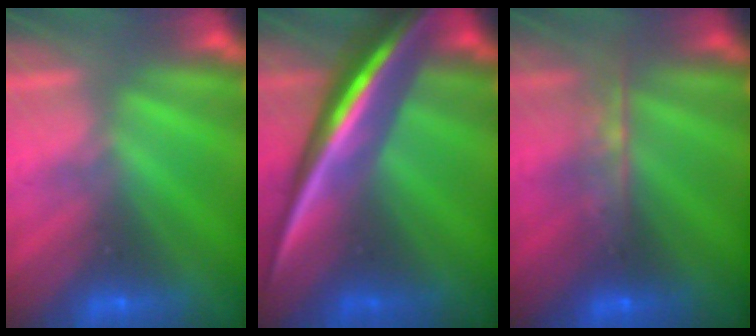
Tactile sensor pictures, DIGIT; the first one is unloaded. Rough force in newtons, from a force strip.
{"total": 10.8}
{"total": 8.6}